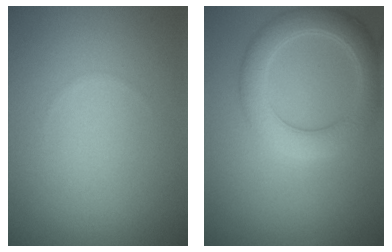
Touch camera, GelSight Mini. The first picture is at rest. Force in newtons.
{"total": 4.9, "press": 4.9, "slide": 0.2}